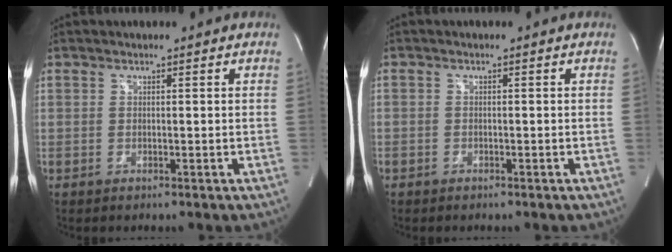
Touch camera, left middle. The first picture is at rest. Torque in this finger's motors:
{"motor_torque": [-0.99, 1.15, -1.05, -0.18]}